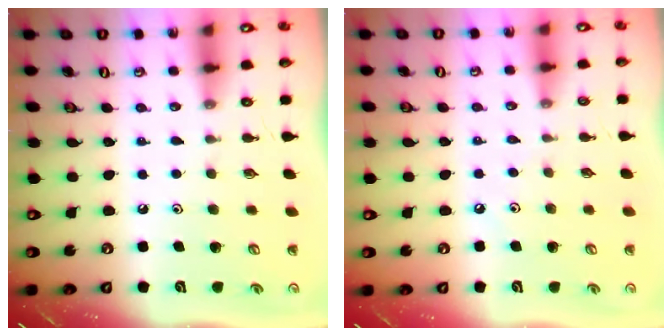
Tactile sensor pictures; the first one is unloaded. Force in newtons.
{"total": 2.9, "press": 2.9, "slide": 0.4}